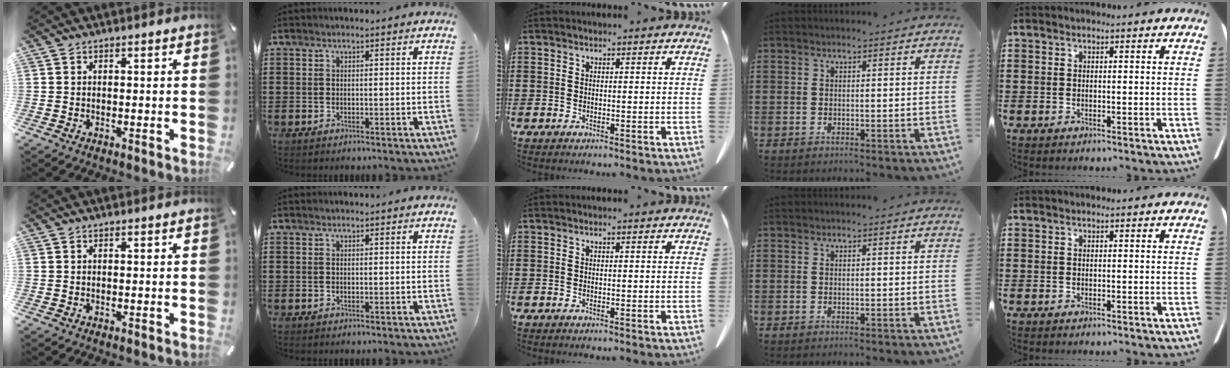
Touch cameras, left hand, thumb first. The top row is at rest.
{}